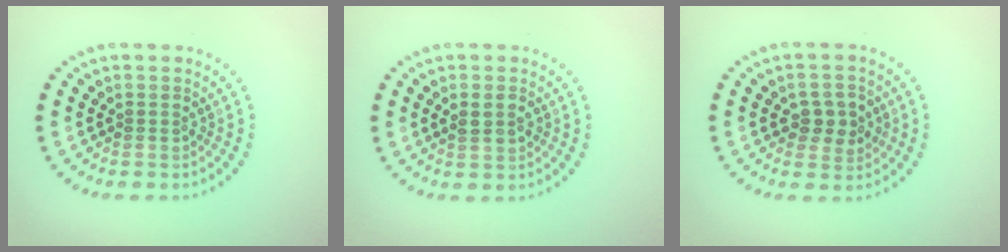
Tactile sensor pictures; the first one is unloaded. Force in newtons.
{"total": 1.8, "press": 1.8, "slide": 0.1}
{"total": 2.8, "press": 2.8, "slide": 0.6}